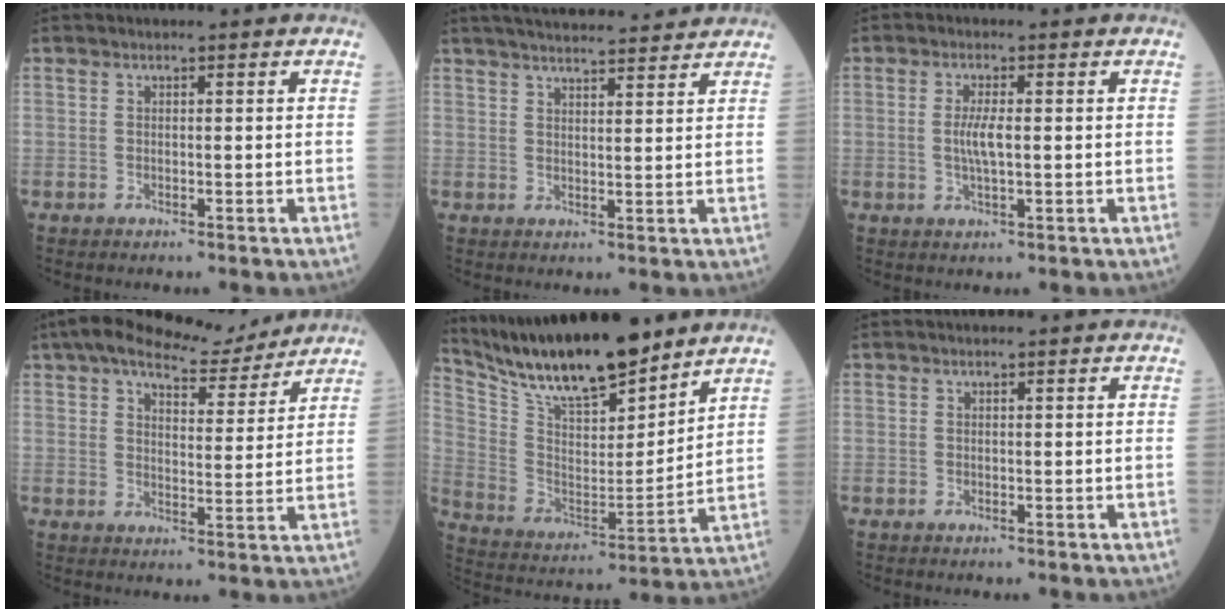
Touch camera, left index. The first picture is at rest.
{"total": 14.0, "force": [12.7, 1.8, 5.5], "torque": [-0.088, 0.029, 0.179]}
{"total": 3.4, "force": [0.0, 0.6, 3.3], "torque": [-0.070, -0.003, 0.000]}
{"total": 12.1, "force": [10.8, 2.8, 4.8], "torque": [-0.076, 0.014, 0.155]}
{"total": 18.7, "force": [16.0, 3.2, 9.0], "torque": [-0.172, 0.002, 0.296]}
{"total": 0.0}